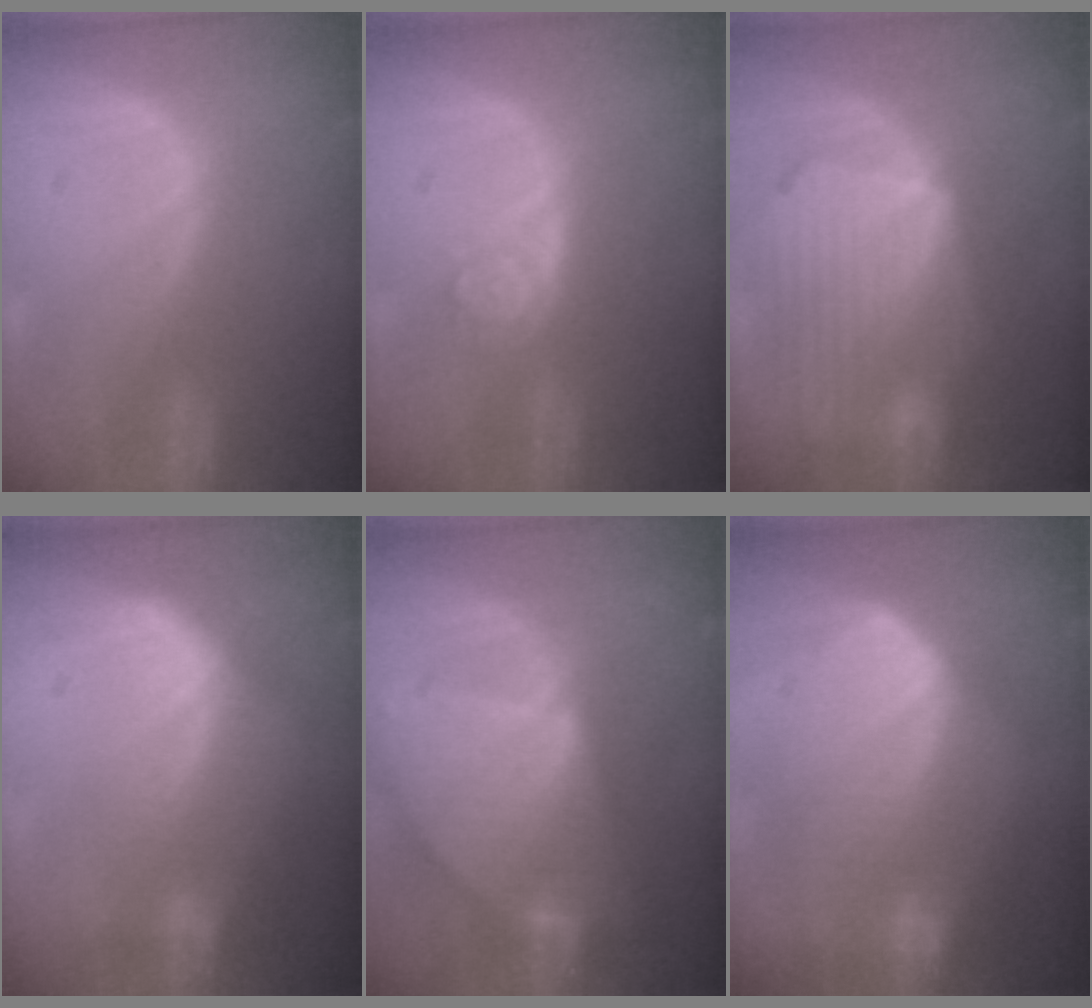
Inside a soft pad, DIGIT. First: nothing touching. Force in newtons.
{"total": 3.9, "press": 3.5, "slide": 1.9}
{"total": 10.8, "press": 9.4, "slide": 5.3}
{"total": 6.5, "press": 5.9, "slide": 2.7}
{"total": 9.5, "press": 8.2, "slide": 4.8}
{"total": 10.5, "press": 9.1, "slide": 5.1}